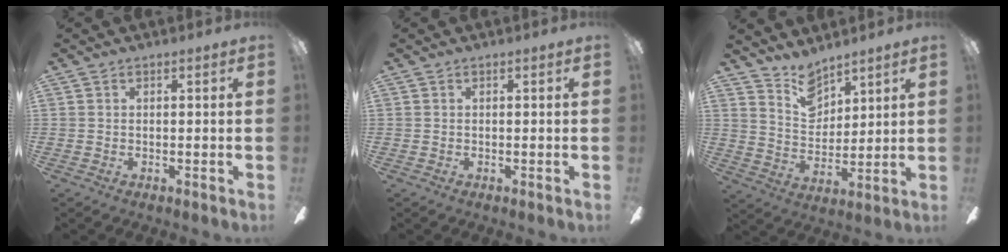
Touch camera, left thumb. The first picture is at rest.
{"total": 0.0}
{"total": 8.8, "force": [7.3, 4.5, 2.2], "torque": [-0.041, -0.045, 0.138]}